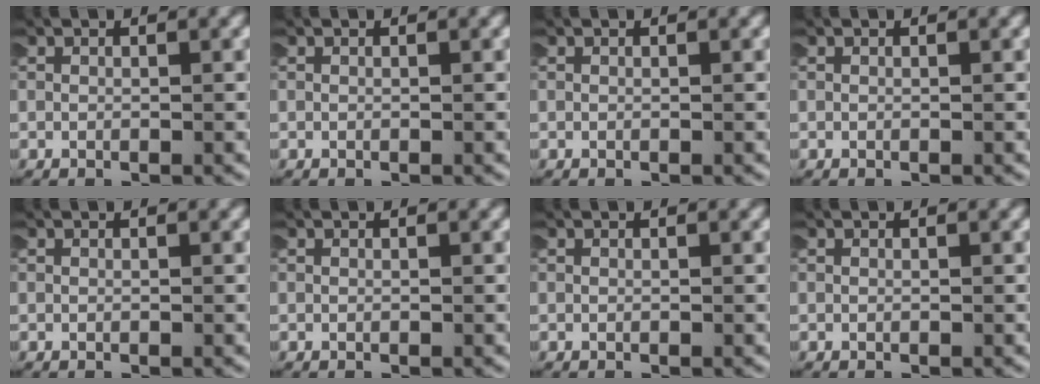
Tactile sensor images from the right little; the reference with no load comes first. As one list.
[{"total": 0.0}, {"total": 0.0}, {"total": 0.0}, {"total": 0.0}, {"total": 0.0}, {"total": 0.0}, {"total": 0.0}]